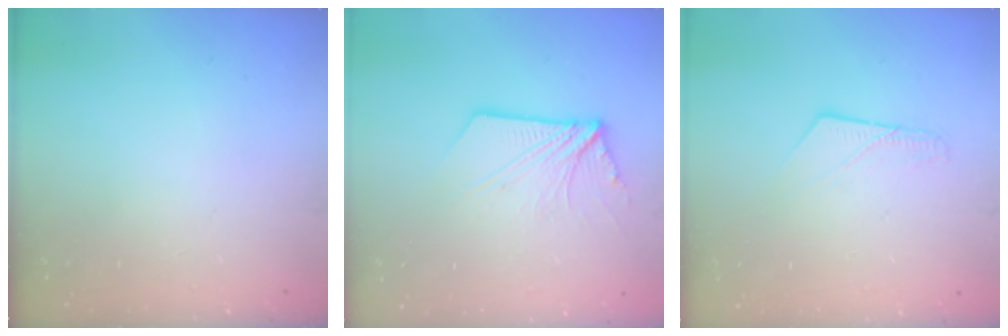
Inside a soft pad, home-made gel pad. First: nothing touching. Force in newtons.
{"total": 9.8, "press": 9.7, "slide": 0.9}
{"total": 6.6, "press": 6.5, "slide": 0.5}